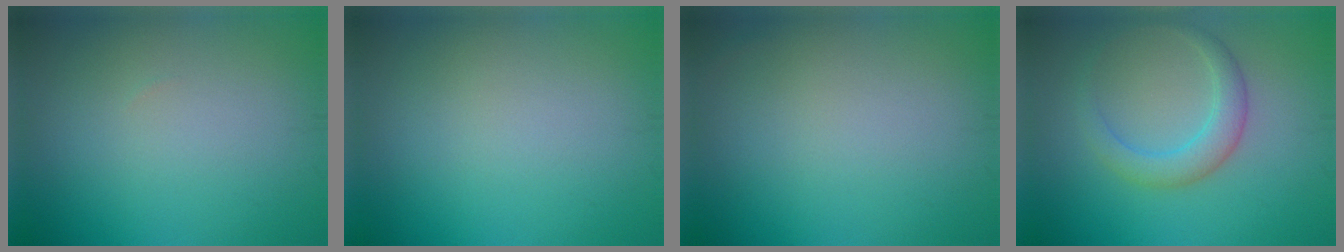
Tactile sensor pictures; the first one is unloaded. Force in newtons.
{"total": 0.0}
{"total": 0.0}
{"total": 2.8, "press": 2.8, "slide": 0.2}